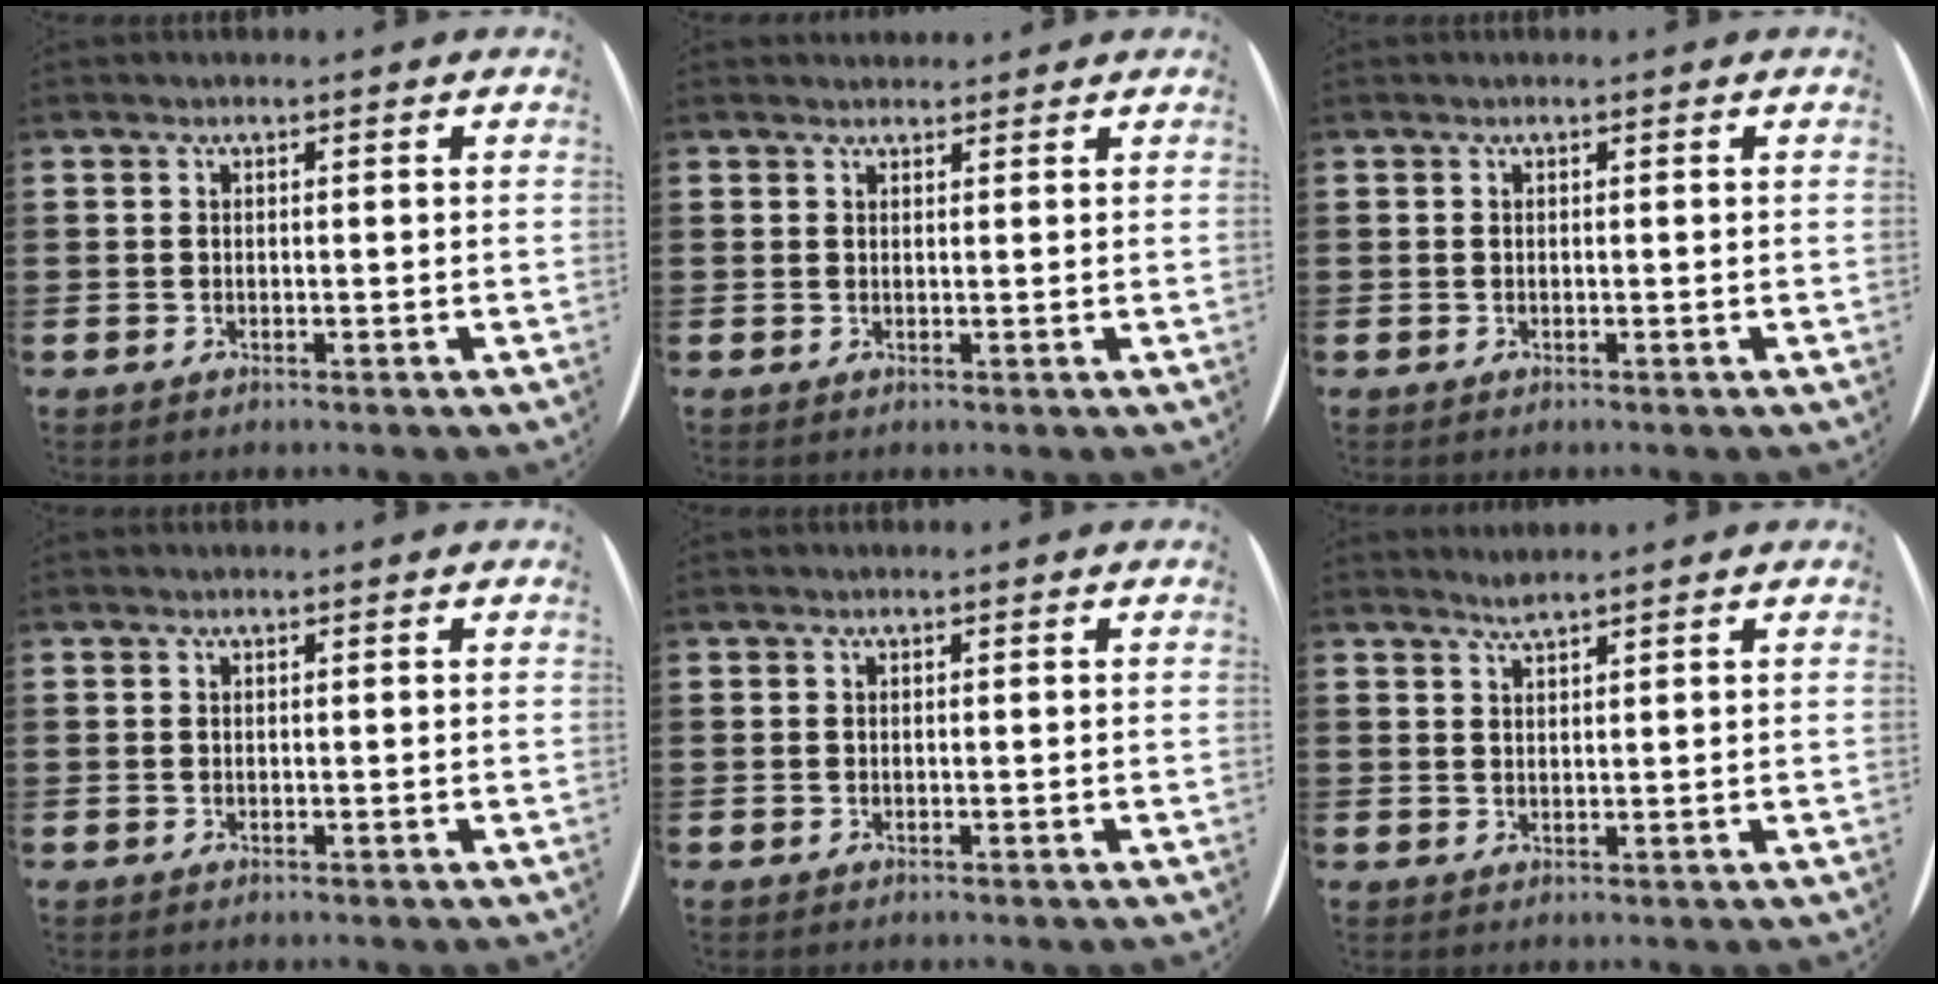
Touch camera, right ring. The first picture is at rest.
{"total": 0.9, "force": [0.9, 0.1, -0.2], "torque": [0.002, 0.004, 0.018]}
{"total": 0.0}
{"total": 0.0}
{"total": 0.0}
{"total": 1.4, "force": [1.3, -0.2, 0.1], "torque": [-0.002, -0.003, 0.027]}